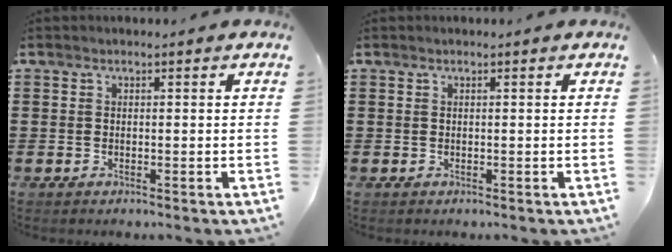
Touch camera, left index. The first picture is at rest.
{"total": 0.0}